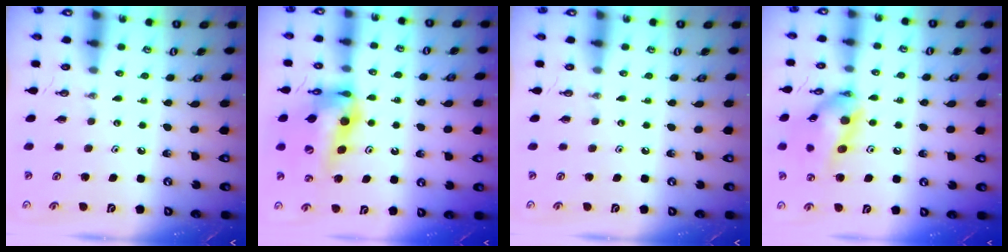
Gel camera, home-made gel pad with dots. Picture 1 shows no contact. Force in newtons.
{"total": 14.7, "press": 13.8, "slide": 5.0}
{"total": 0.0}
{"total": 14.2, "press": 14.2, "slide": 1.2}